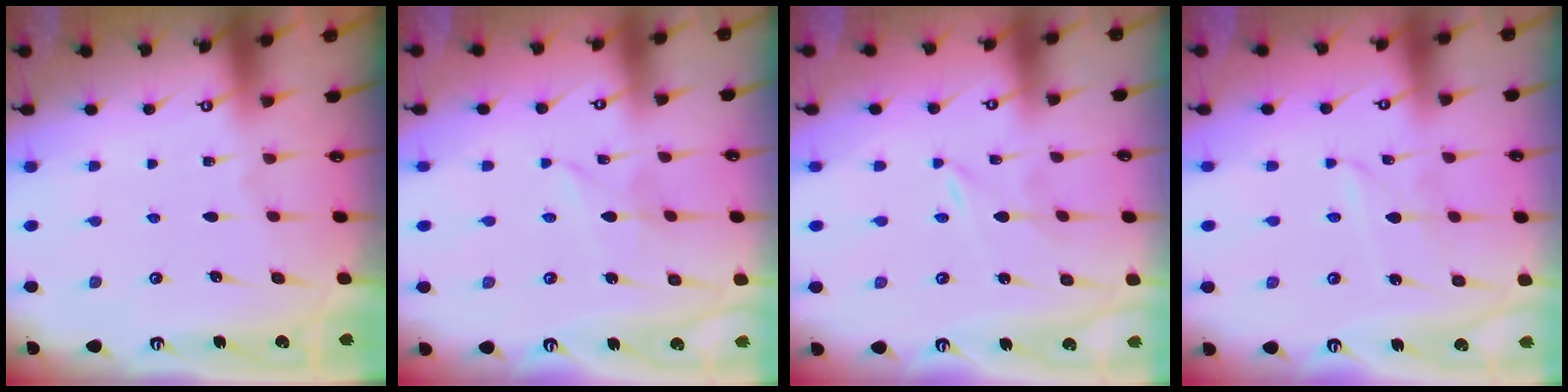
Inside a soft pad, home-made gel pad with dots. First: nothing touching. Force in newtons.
{"total": 2.6, "press": 2.6, "slide": 0.3}
{"total": 0.0}
{"total": 2.9, "press": 2.9, "slide": 0.4}